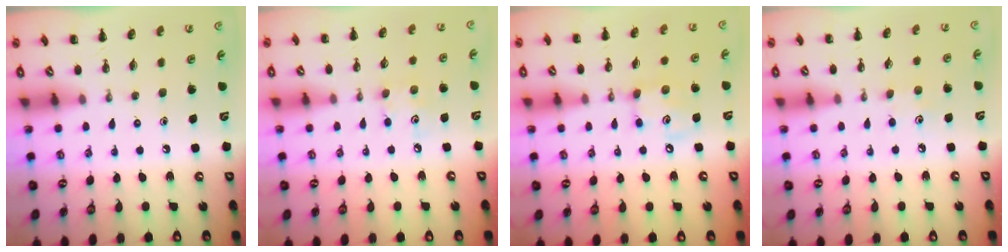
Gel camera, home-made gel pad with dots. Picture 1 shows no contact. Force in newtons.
{"total": 4.3, "press": 4.2, "slide": 0.8}
{"total": 7.0, "press": 6.9, "slide": 0.9}
{"total": 4.0, "press": 3.9, "slide": 1.1}